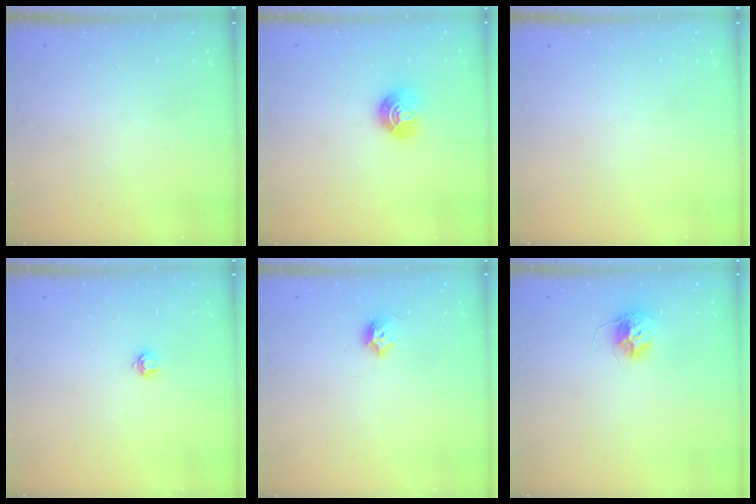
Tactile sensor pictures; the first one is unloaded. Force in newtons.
{"total": 8.1, "press": 8.0, "slide": 1.1}
{"total": 0.0}
{"total": 3.7, "press": 3.7, "slide": 0.5}
{"total": 6.8, "press": 6.7, "slide": 0.8}
{"total": 10.1, "press": 10.1, "slide": 0.7}